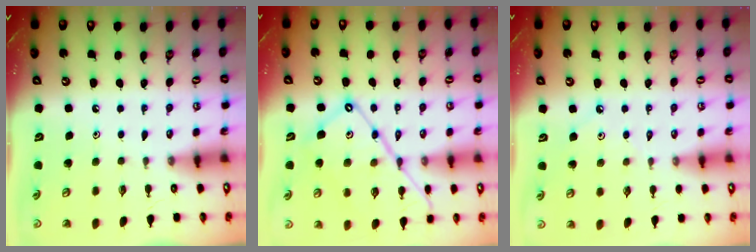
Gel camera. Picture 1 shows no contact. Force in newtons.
{"total": 15.1, "press": 15.0, "slide": 1.5}
{"total": 2.1, "press": 2.1, "slide": 0.4}